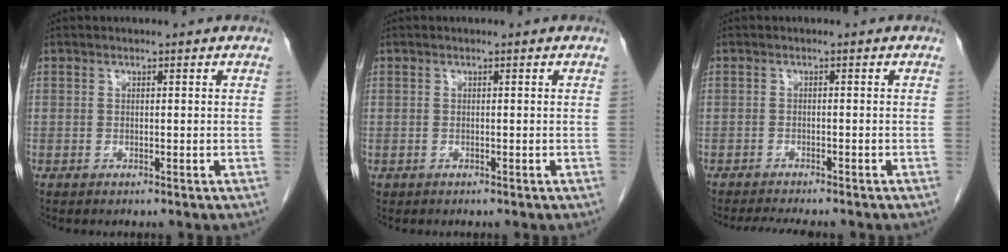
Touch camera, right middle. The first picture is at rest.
{"total": 0.0}
{"total": 5.9, "force": [-5.3, 0.8, 2.6], "torque": [-0.033, -0.009, -0.077]}